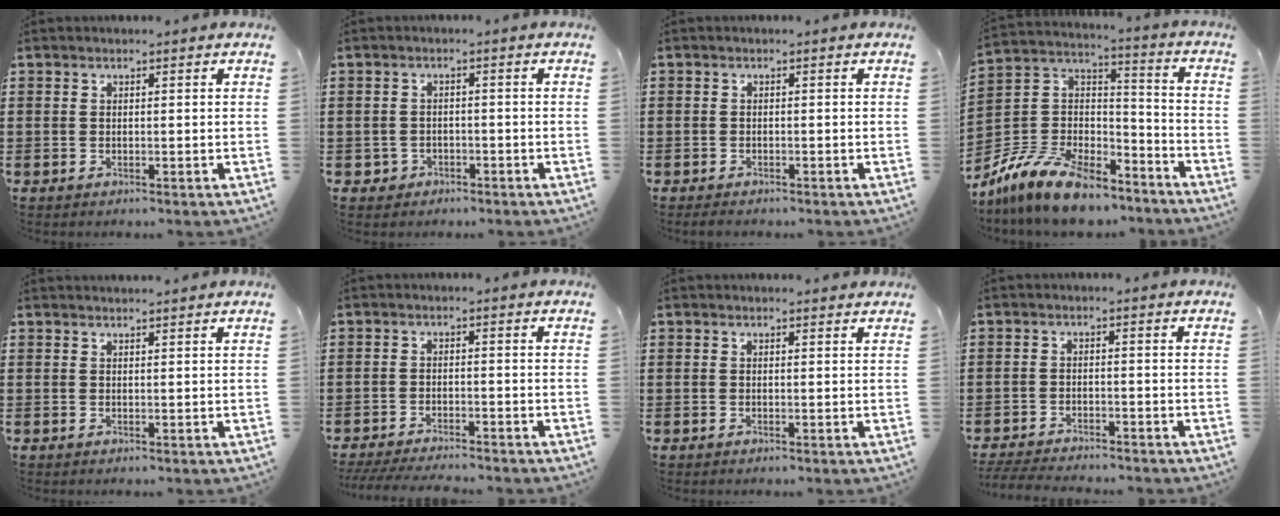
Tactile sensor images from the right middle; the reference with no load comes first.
{"total": 1.7, "force": [-1.3, 1.1, 0.1], "torque": [-0.010, -0.001, -0.031]}
{"total": 1.0, "force": [-0.9, 0.5, 0.1], "torque": [-0.004, -0.001, -0.019]}
{"total": 11.8, "force": [-9.9, 4.0, 5.0], "torque": [-0.125, 0.024, -0.200]}
{"total": 1.1, "force": [1.1, -0.1, 0.1], "torque": [-0.003, -0.003, 0.020]}
{"total": 3.4, "force": [-3.3, 0.1, 0.8], "torque": [-0.029, -0.008, -0.072]}
{"total": 0.6, "force": [0.5, 0.3, 0.1], "torque": [0.005, -0.002, 0.007]}
{"total": 3.4, "force": [-3.3, 0.2, 0.5], "torque": [-0.018, -0.004, -0.072]}